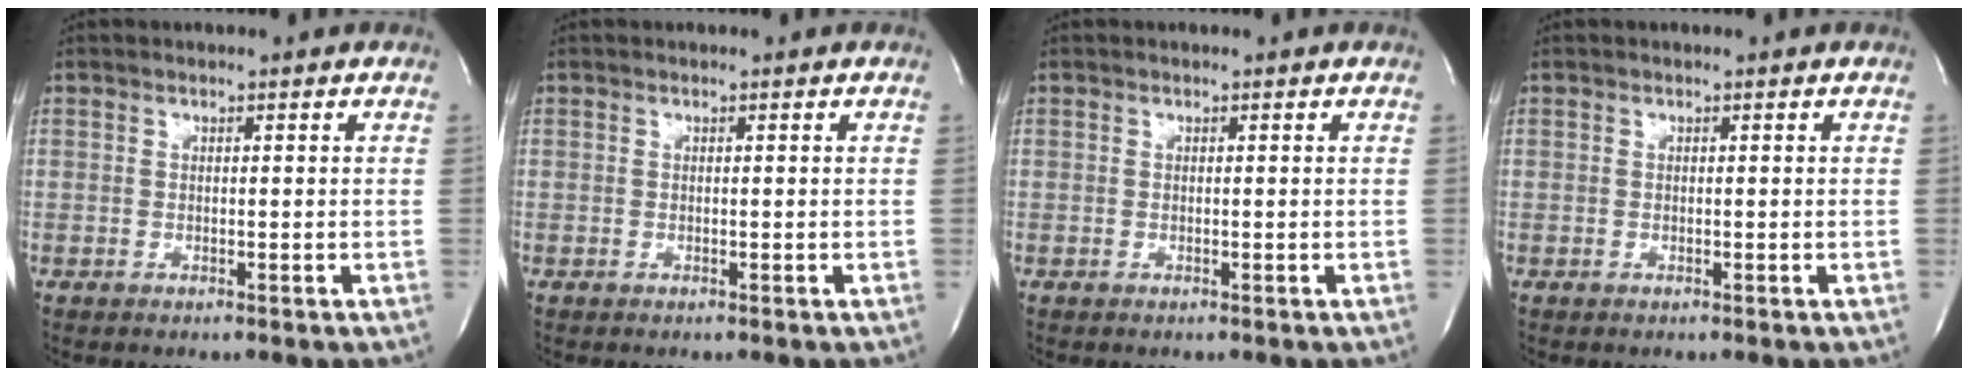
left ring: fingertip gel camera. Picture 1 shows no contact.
{"total": 0.0}
{"total": 0.0}
{"total": 0.0}